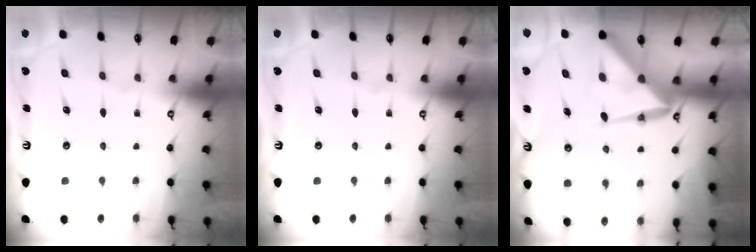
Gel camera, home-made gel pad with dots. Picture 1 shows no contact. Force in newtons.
{"total": 0.0}
{"total": 11.4, "press": 11.3, "slide": 1.1}